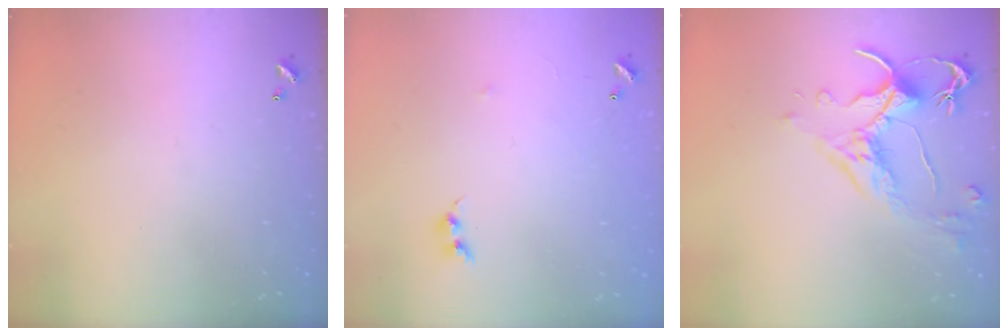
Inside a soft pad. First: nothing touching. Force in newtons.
{"total": 5.2, "press": 5.2, "slide": 0.6}
{"total": 2.5, "press": 2.1, "slide": 1.4}